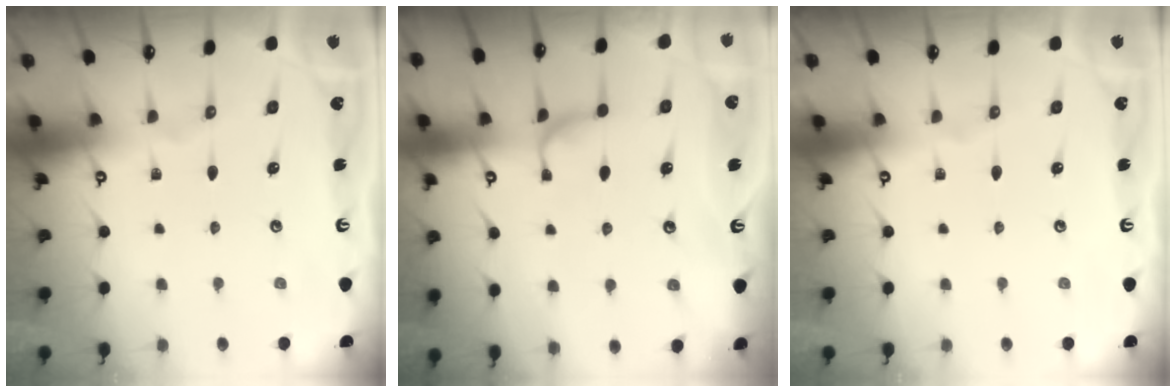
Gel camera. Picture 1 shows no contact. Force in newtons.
{"total": 1.9, "press": 1.8, "slide": 0.6}
{"total": 0.0}